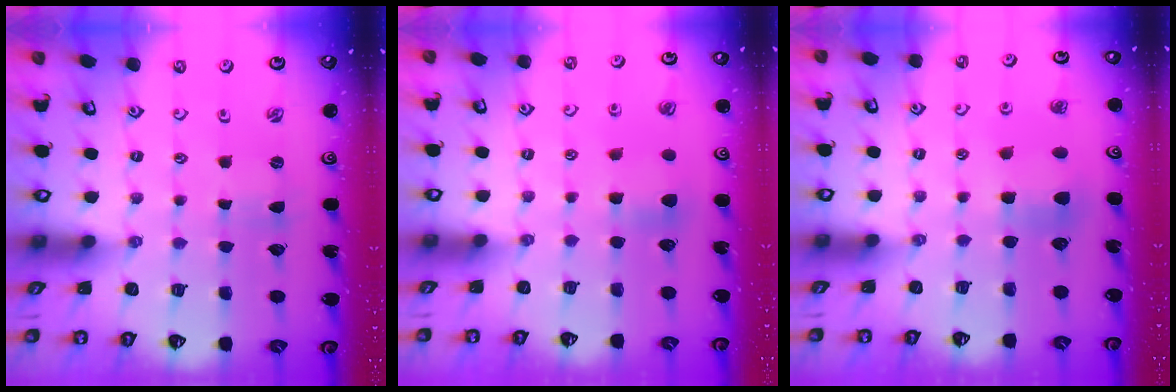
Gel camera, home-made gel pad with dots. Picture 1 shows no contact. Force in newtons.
{"total": 6.2, "press": 6.1, "slide": 0.6}
{"total": 6.3, "press": 6.3, "slide": 0.4}